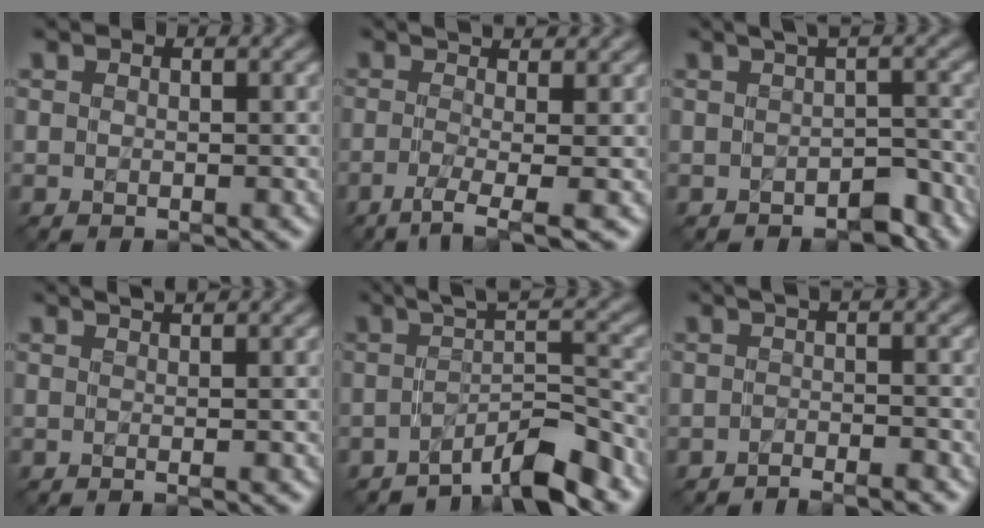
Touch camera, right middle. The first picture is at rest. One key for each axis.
{"total": 4.9, "fx": -0.8, "fy": 1.2, "fz": 4.7, "tx": -0.072, "ty": -0.001, "tz": -0.024}
{"total": 2.7, "fx": -1.1, "fy": 1.0, "fz": 2.2, "tx": -0.020, "ty": 0.000, "tz": -0.013}
{"total": 2.9, "fx": 1.4, "fy": 1.0, "fz": 2.3, "tx": -0.015, "ty": 0.003, "tz": -0.013}
{"total": 5.2, "fx": -3.0, "fy": 0.9, "fz": 4.1, "tx": -0.053, "ty": 0.012, "tz": -0.057}
{"total": 2.2, "fx": -1.4, "fy": 0.4, "fz": 1.7, "tx": -0.015, "ty": -0.008, "tz": -0.030}